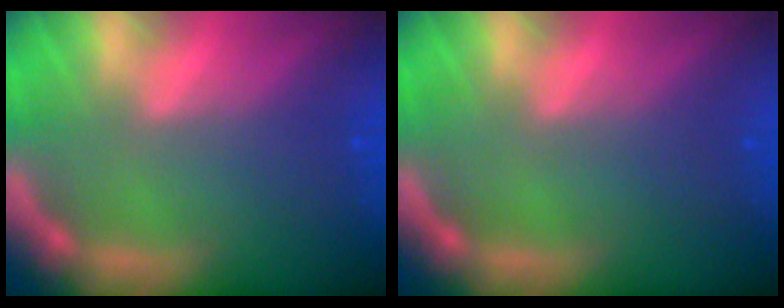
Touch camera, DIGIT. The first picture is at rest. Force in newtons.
{"total": 0.0}